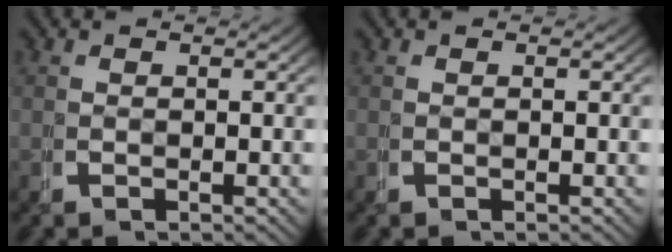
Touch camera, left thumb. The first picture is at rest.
{"total": 0.0}